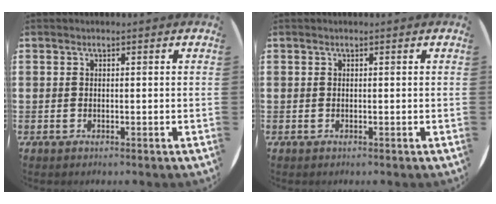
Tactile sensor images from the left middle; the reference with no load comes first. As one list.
[{"total": 0.0}]